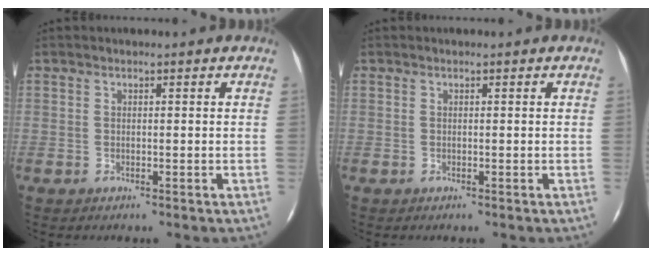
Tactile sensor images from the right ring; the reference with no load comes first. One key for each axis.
{"total": 0.0}